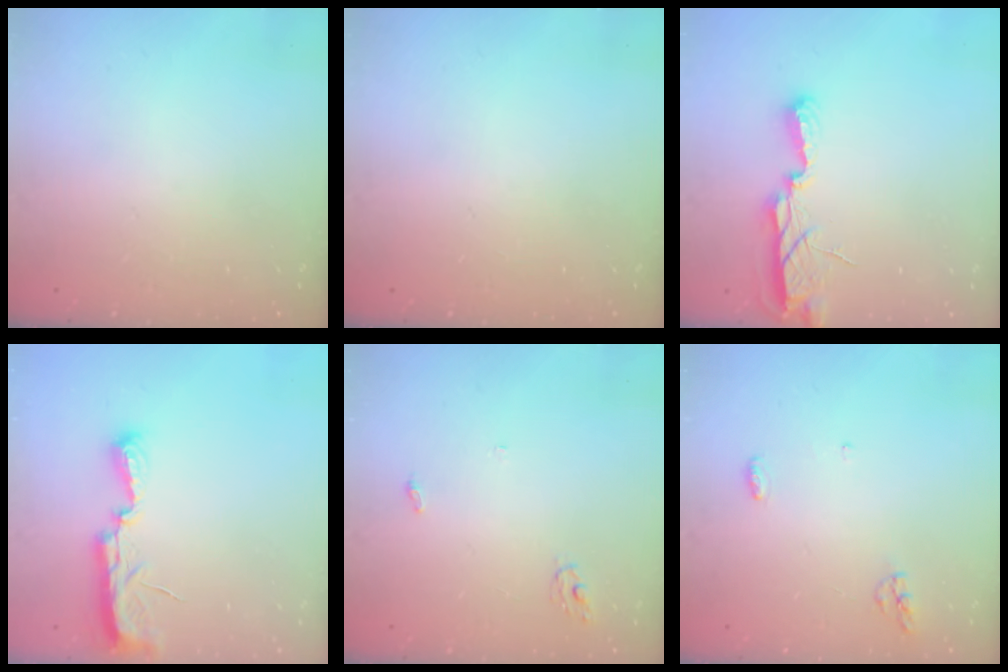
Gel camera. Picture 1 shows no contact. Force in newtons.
{"total": 0.0}
{"total": 7.3, "press": 7.3, "slide": 0.5}
{"total": 7.4, "press": 7.3, "slide": 0.6}
{"total": 2.8, "press": 2.8, "slide": 0.2}
{"total": 4.2, "press": 4.1, "slide": 0.9}